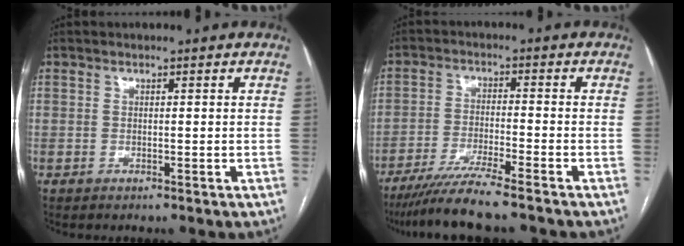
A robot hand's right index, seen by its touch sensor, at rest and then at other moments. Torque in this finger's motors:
{"motor_torque": [1.10, -1.05, 0.48, 0.12]}